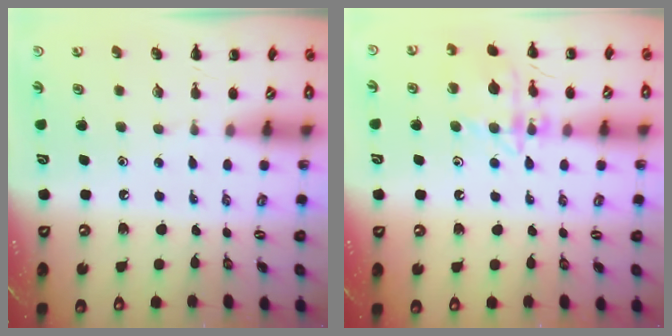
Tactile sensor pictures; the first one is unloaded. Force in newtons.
{"total": 13.6, "press": 13.6, "slide": 0.6}